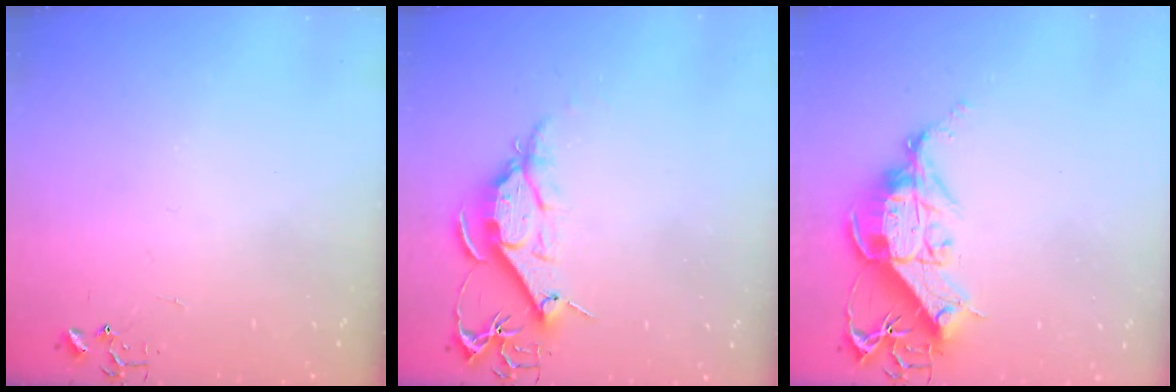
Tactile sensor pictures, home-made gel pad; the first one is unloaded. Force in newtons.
{"total": 12.0, "press": 12.0, "slide": 1.0}
{"total": 13.6, "press": 13.6, "slide": 1.3}